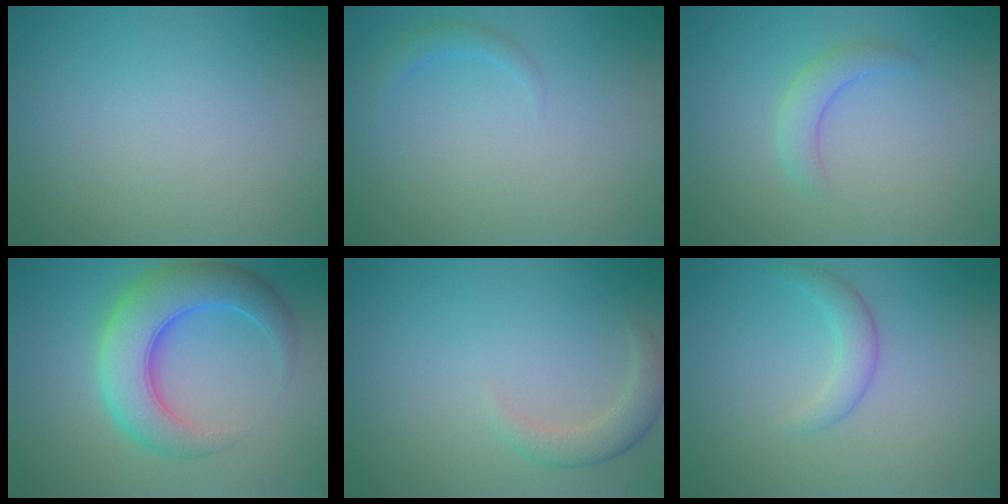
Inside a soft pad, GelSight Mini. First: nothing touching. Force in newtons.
{"total": 1.3, "press": 1.3, "slide": 0.0}
{"total": 2.3, "press": 2.3, "slide": 0.2}
{"total": 8.0, "press": 8.0, "slide": 0.1}
{"total": 2.3, "press": 2.3, "slide": 0.3}
{"total": 2.1, "press": 2.1, "slide": 0.1}